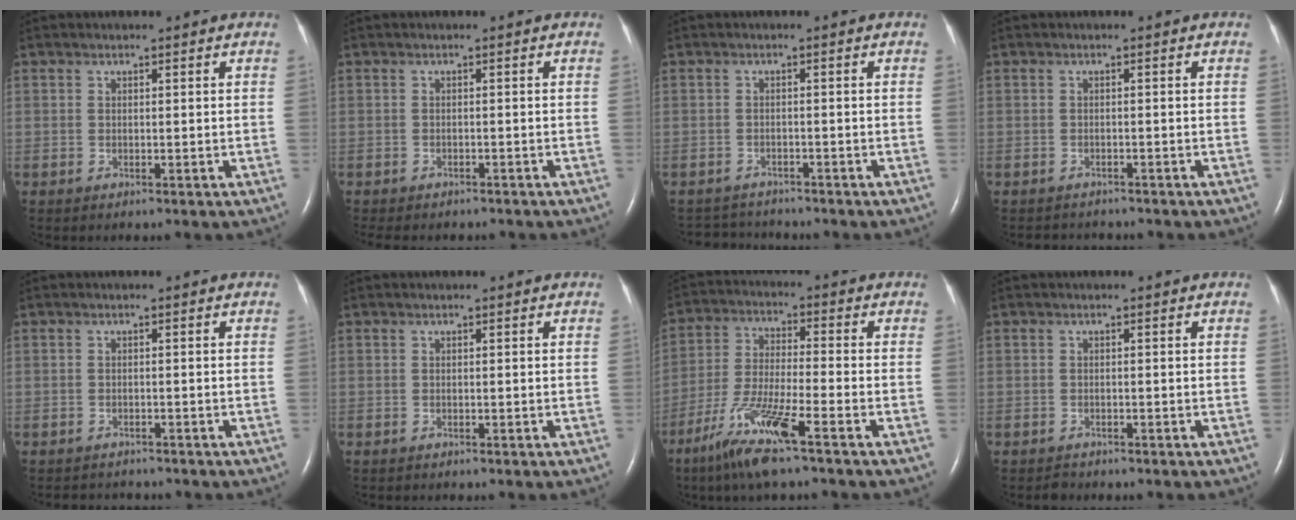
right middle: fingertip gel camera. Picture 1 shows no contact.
{"total": 7.8, "force": [-6.6, 2.7, 2.9], "torque": [-0.045, -0.001, -0.079]}
{"total": 3.9, "force": [-3.8, 0.6, -0.4], "torque": [0.000, -0.008, -0.058]}
{"total": 3.4, "force": [-3.2, 1.0, 0.4], "torque": [-0.006, -0.006, -0.042]}
{"total": 3.6, "force": [-3.4, 1.1, 0.4], "torque": [-0.006, -0.006, -0.045]}
{"total": 0.0}
{"total": 10.8, "force": [-6.8, 0.2, 8.4], "torque": [-0.179, -0.027, -0.133]}
{"total": 0.9, "force": [-0.8, 0.3, -0.2], "torque": [0.000, -0.003, -0.015]}